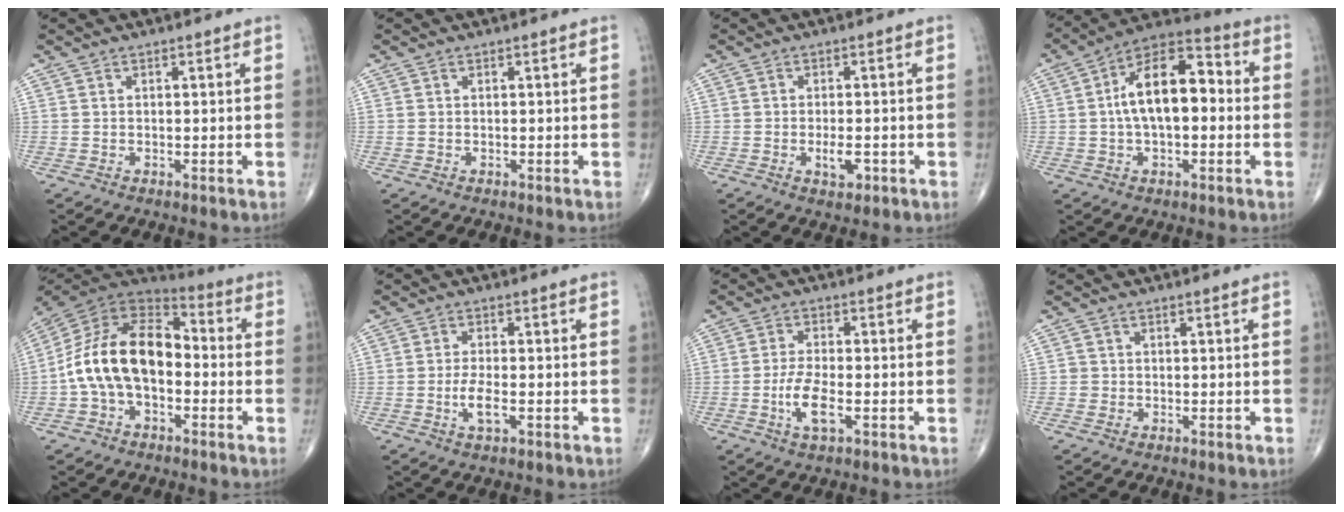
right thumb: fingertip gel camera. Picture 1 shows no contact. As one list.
[{"total": 0.0}, {"total": 3.4, "force": [-1.2, 1.6, 2.8], "torque": [-0.042, 0.000, -0.016]}, {"total": 14.5, "force": [0.6, 7.5, 12.4], "torque": [-0.191, 0.040, -0.005]}, {"total": 17.4, "force": [-2.3, 10.7, 13.5], "torque": [-0.236, 0.048, -0.052]}, {"total": 3.9, "force": [-1.1, 1.4, 3.5], "torque": [-0.070, -0.001, -0.021]}, {"total": 5.9, "force": [-1.8, 2.1, 5.3], "torque": [-0.109, 0.003, -0.035]}, {"total": 0.8, "force": [-0.2, 0.8, 0.0], "torque": [0.003, 0.005, -0.005]}]